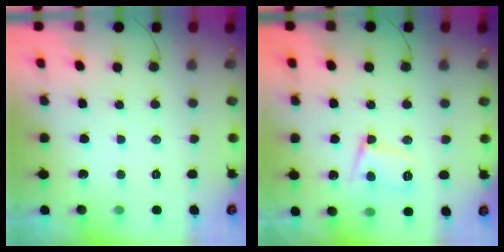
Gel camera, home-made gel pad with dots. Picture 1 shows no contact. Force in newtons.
{"total": 11.2, "press": 11.1, "slide": 1.0}